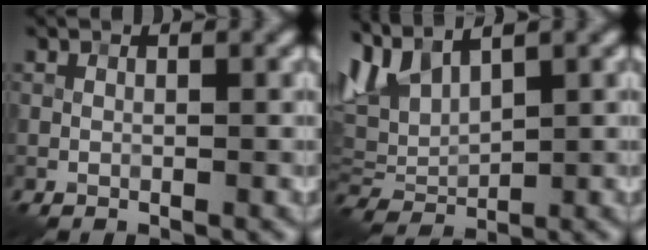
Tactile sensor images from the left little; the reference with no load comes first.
{"total": 4.3, "force": [2.7, 1.9, 2.7], "torque": [-0.069, -0.001, 0.057]}